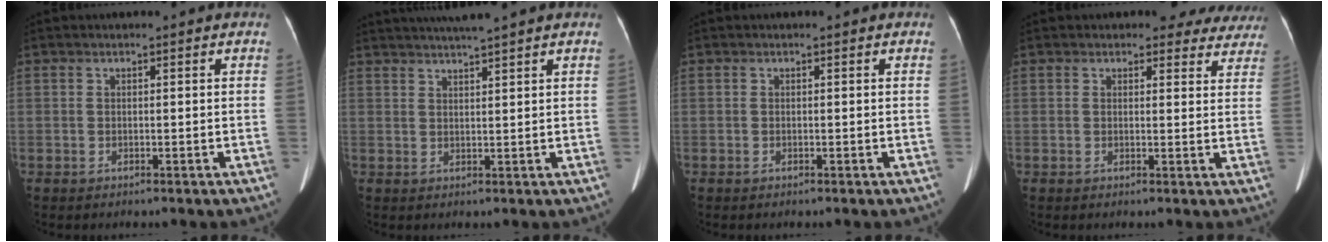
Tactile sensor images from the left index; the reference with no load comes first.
{"total": 5.7, "force": [5.0, -1.0, 2.5], "torque": [-0.044, 0.017, 0.077]}
{"total": 0.0}
{"total": 7.3, "force": [6.6, 3.1, 0.6], "torque": [0.030, -0.008, 0.046]}